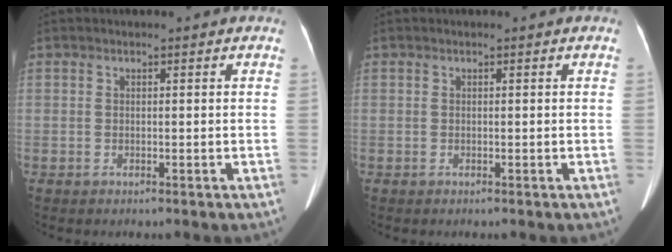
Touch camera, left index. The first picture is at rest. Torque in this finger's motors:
{"motor_torque": [0.00, 0.00, 0.00, 0.01]}